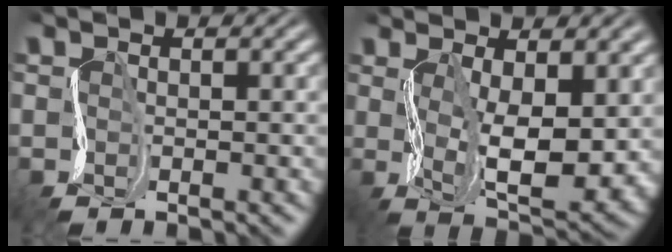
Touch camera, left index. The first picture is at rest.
{"total": 8.1, "force": [0.7, 3.2, 7.4], "torque": [-0.129, -0.010, 0.021]}